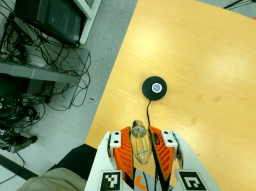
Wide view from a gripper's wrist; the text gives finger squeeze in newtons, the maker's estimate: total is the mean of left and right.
{"total": 21.7, "left": 23.6, "right": 19.9}